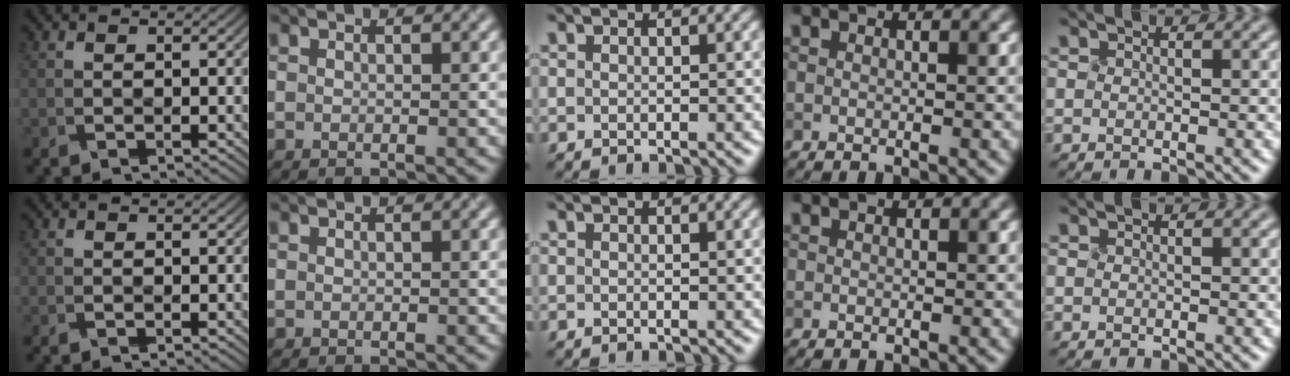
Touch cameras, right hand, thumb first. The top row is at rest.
{}